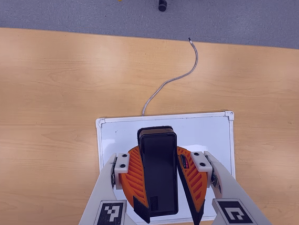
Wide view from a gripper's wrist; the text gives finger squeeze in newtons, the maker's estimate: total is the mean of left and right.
{"total": 8.7, "left": 9.3, "right": 8.2}